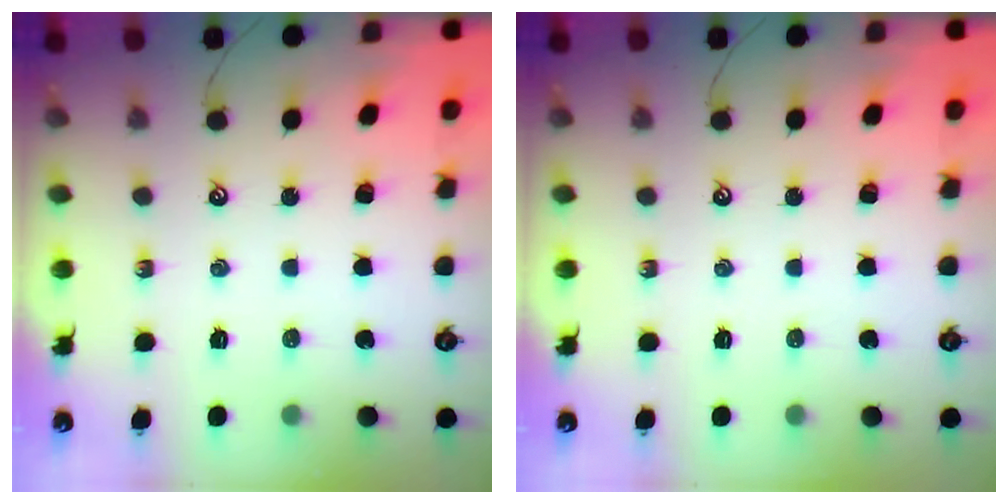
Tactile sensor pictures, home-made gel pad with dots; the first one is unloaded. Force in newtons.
{"total": 0.0}